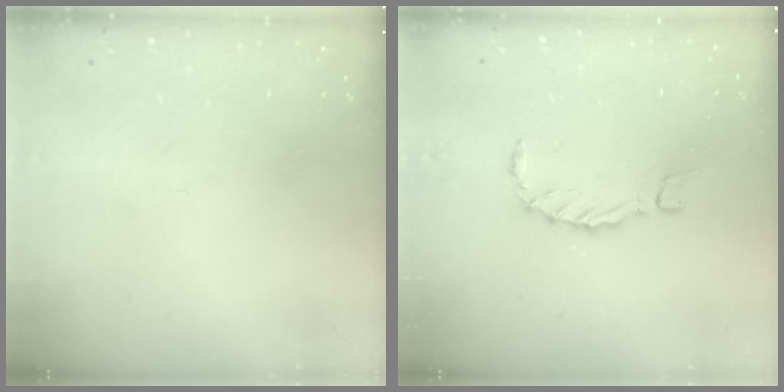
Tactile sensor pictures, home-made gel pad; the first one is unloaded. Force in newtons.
{"total": 2.7, "press": 2.7, "slide": 0.1}